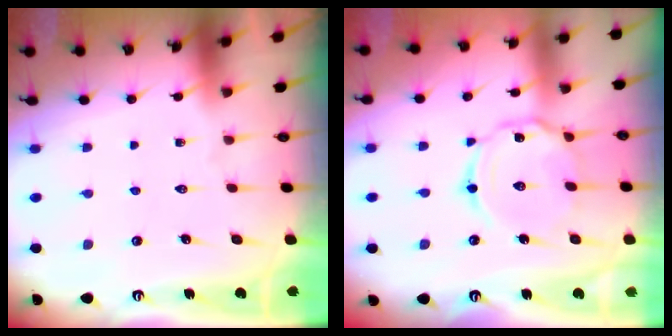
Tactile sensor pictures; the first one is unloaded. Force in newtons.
{"total": 9.4, "press": 9.4, "slide": 0.6}